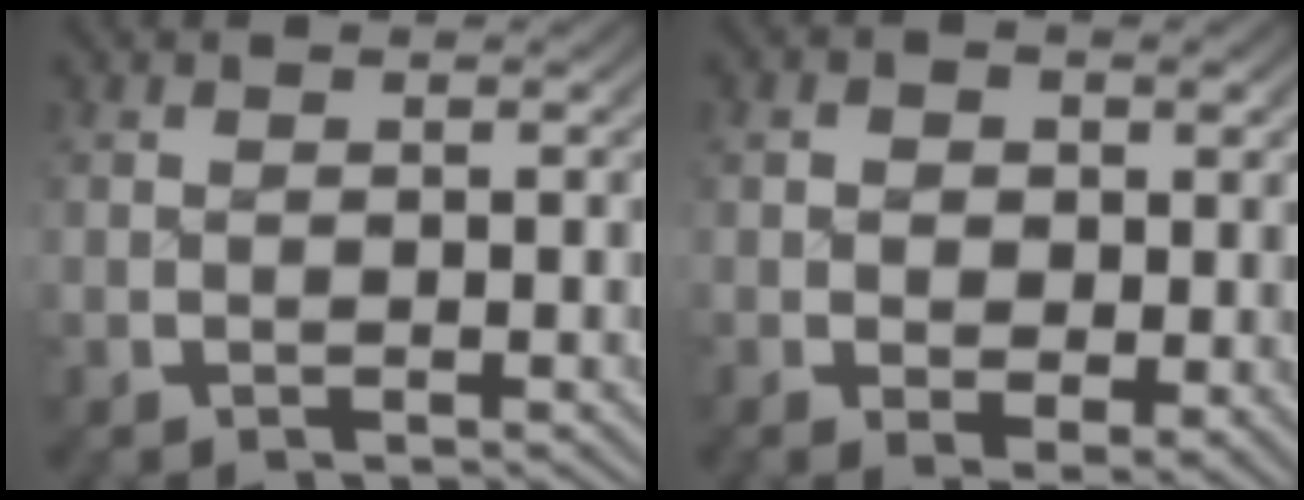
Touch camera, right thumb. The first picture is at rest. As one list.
[{"total": 3.3, "force": [0.0, 2.5, 2.1], "torque": [-0.042, -0.024, 0.009]}]